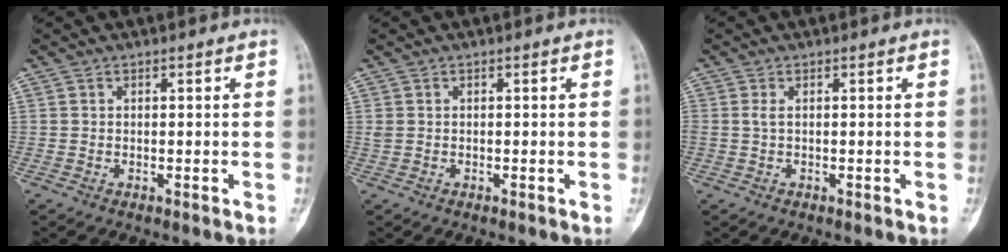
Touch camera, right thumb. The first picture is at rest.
{"total": 0.7, "force": [-0.1, 0.6, 0.4], "torque": [-0.012, 0.002, -0.002]}
{"total": 0.9, "force": [0.0, 0.4, 0.8], "torque": [-0.018, -0.001, -0.002]}